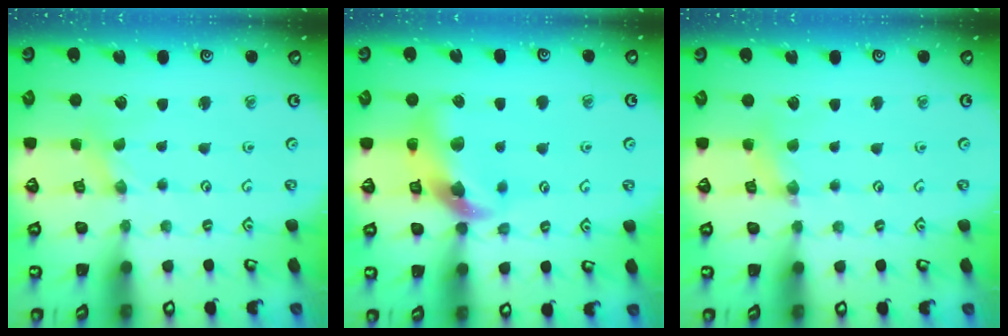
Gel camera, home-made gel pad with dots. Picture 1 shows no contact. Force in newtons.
{"total": 12.2, "press": 12.1, "slide": 1.8}
{"total": 3.5, "press": 3.5, "slide": 0.3}